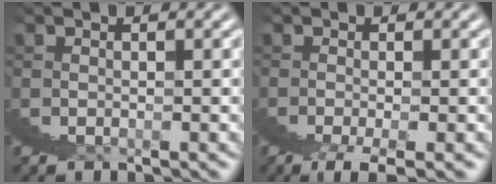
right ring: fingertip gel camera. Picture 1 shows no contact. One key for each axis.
{"total": 2.0, "fx": 1.1, "fy": -1.4, "fz": 0.8, "tx": 0.005, "ty": 0.028, "tz": 0.008}